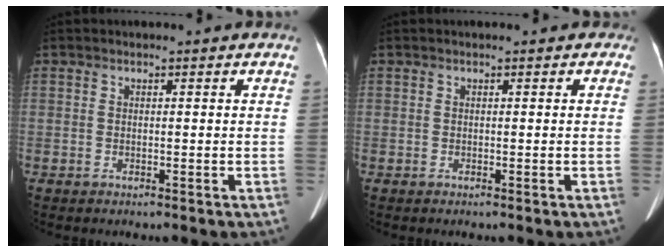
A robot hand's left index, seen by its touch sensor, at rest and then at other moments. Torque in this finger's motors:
{"motor_torque": [0.19, -0.12, 0.00, 0.01]}